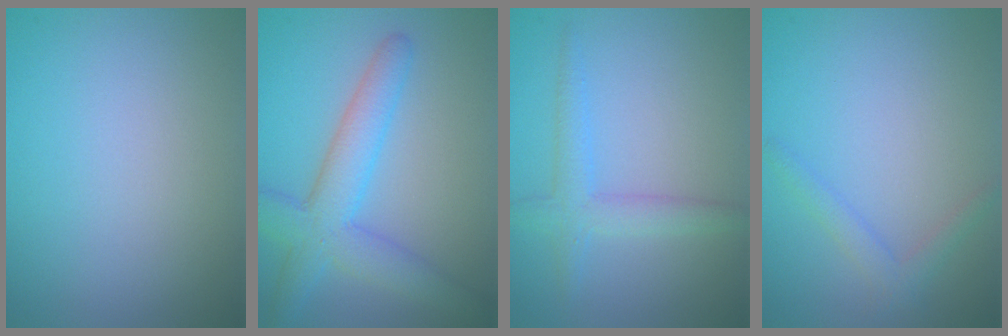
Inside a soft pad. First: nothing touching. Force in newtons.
{"total": 5.2, "press": 5.2, "slide": 0.1}
{"total": 2.0, "press": 2.0, "slide": 0.1}
{"total": 1.6, "press": 1.6, "slide": 0.1}